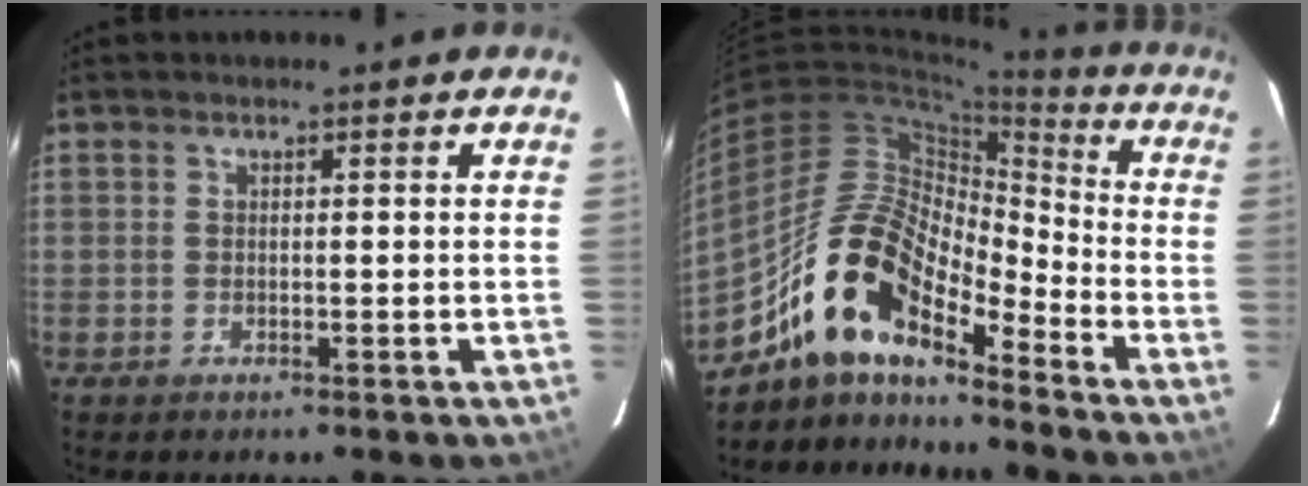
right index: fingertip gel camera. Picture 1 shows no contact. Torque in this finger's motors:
{"motor_torque": [0.85, -0.75, 1.05, 0.21]}